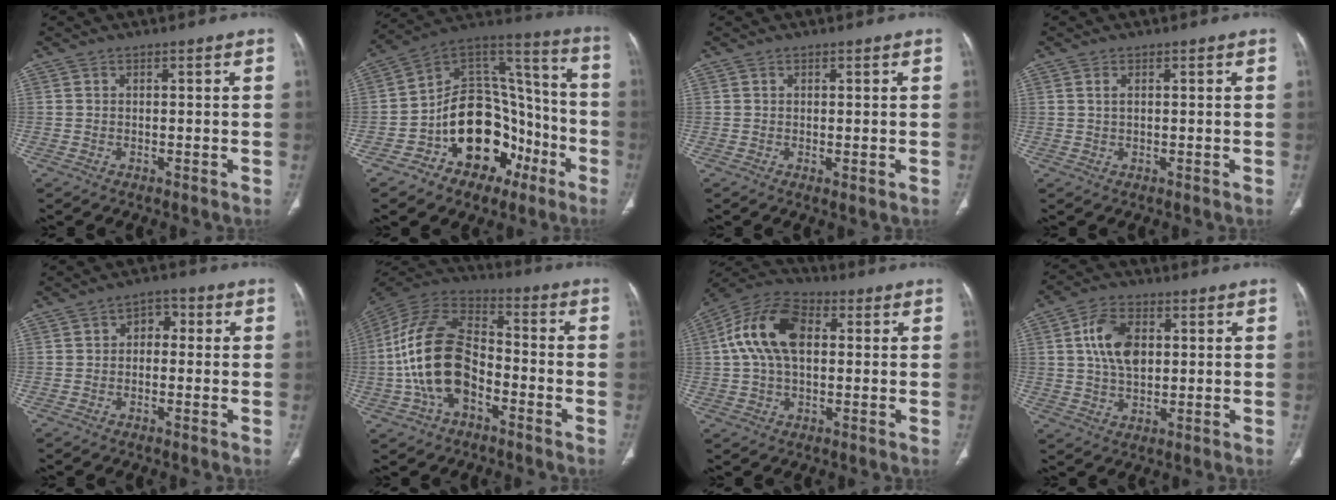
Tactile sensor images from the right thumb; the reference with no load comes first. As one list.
[{"total": 23.9, "force": [-9.4, 15.9, 15.1], "torque": [-0.178, 0.100, -0.135]}, {"total": 1.2, "force": [-0.3, 0.4, 1.1], "torque": [-0.022, -0.005, -0.002]}, {"total": 1.2, "force": [0.4, 0.6, 1.0], "torque": [-0.025, 0.004, 0.010]}, {"total": 3.8, "force": [0.2, 2.8, 2.6], "torque": [-0.017, 0.015, -0.009]}, {"total": 18.7, "force": [-4.6, 11.3, 14.2], "torque": [-0.272, 0.039, -0.088]}, {"total": 14.2, "force": [2.2, 8.5, 11.2], "torque": [-0.217, 0.029, 0.032]}, {"total": 9.7, "force": [1.9, 6.0, 7.4], "torque": [-0.126, 0.000, 0.036]}]